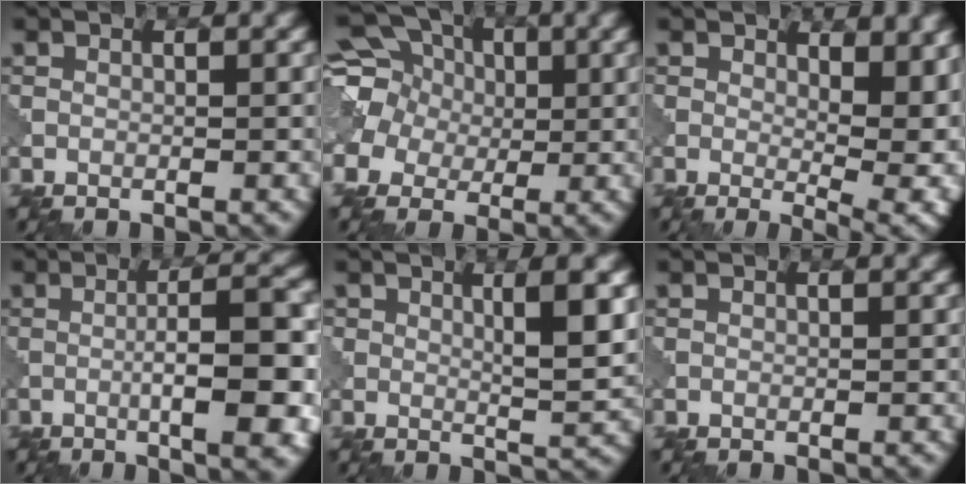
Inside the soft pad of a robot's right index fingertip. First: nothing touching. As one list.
[{"total": 10.3, "force": [3.0, 9.1, 3.7], "torque": [-0.120, 0.035, 0.032]}, {"total": 11.2, "force": [2.2, 5.8, 9.3], "torque": [-0.085, -0.009, 0.057]}, {"total": 7.7, "force": [-1.6, 1.6, 7.4], "torque": [-0.090, 0.009, -0.022]}, {"total": 3.4, "force": [1.3, 0.6, 3.0], "torque": [-0.040, -0.002, 0.025]}, {"total": 0.0}]